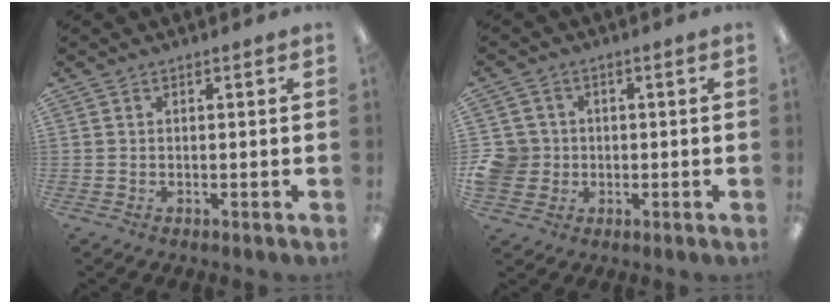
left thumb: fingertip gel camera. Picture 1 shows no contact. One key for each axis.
{"total": 6.8, "fx": -0.1, "fy": 6.6, "fz": 1.9, "tx": -0.058, "ty": 0.012, "tz": 0.001}